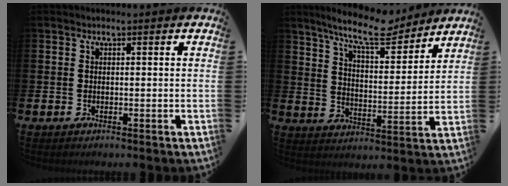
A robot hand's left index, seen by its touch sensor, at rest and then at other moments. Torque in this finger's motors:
{"motor_torque": [1.13, -1.02, 0.87, 0.21]}